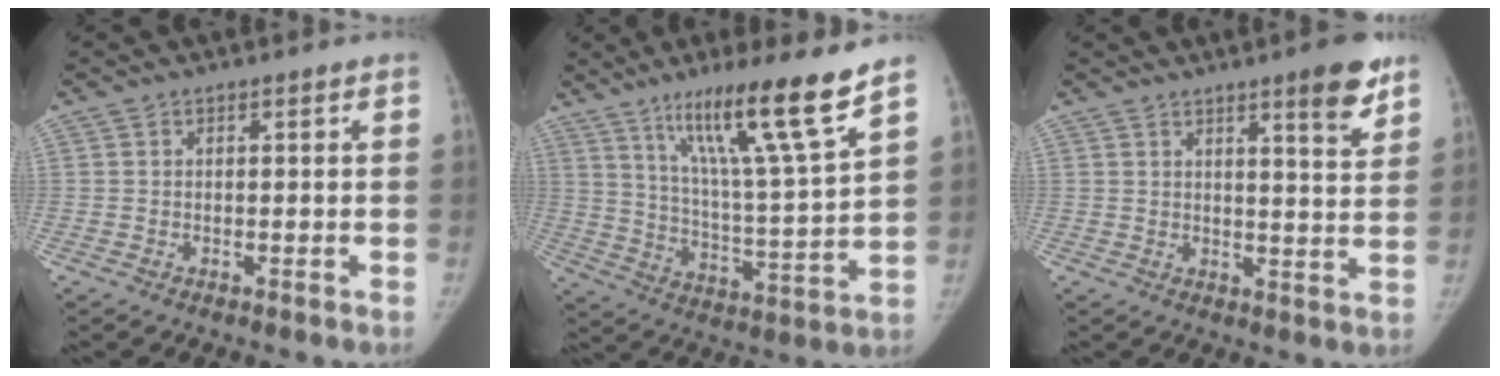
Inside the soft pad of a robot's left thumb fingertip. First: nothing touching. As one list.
[{"total": 17.3, "force": [11.5, 0.1, 13.0], "torque": [-0.201, -0.065, 0.194]}, {"total": 7.7, "force": [5.2, 1.1, 5.6], "torque": [-0.063, -0.035, 0.071]}]